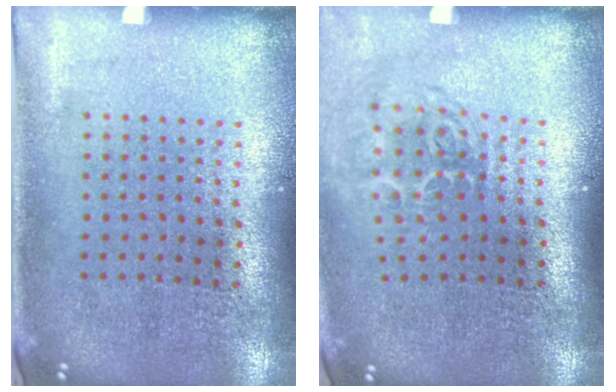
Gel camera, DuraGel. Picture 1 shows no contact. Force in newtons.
{"total": 1.7, "press": 1.1, "slide": 1.3}